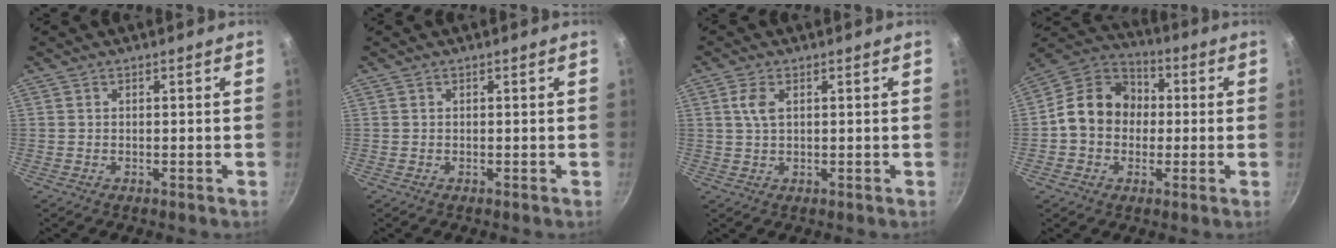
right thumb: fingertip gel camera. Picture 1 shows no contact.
{"total": 0.0}
{"total": 3.3, "force": [0.9, 1.7, 2.7], "torque": [-0.055, -0.001, 0.018]}
{"total": 13.3, "force": [0.0, 11.1, 7.3], "torque": [-0.084, 0.032, -0.022]}